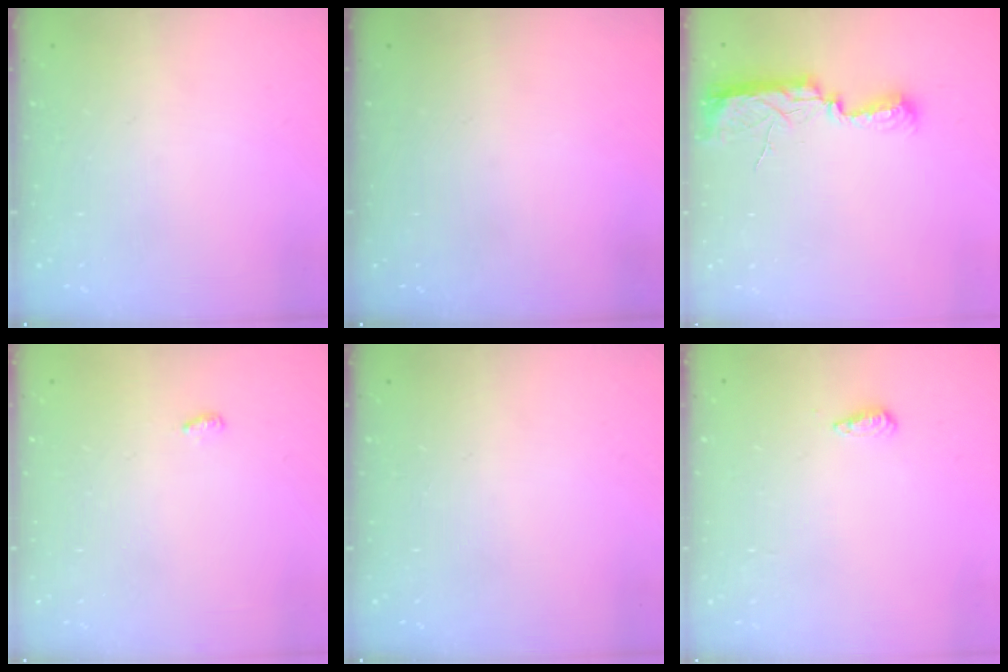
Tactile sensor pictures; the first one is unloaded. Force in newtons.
{"total": 0.0}
{"total": 10.6, "press": 9.2, "slide": 5.3}
{"total": 3.6, "press": 3.6, "slide": 0.4}
{"total": 0.0}
{"total": 5.3, "press": 5.2, "slide": 1.1}